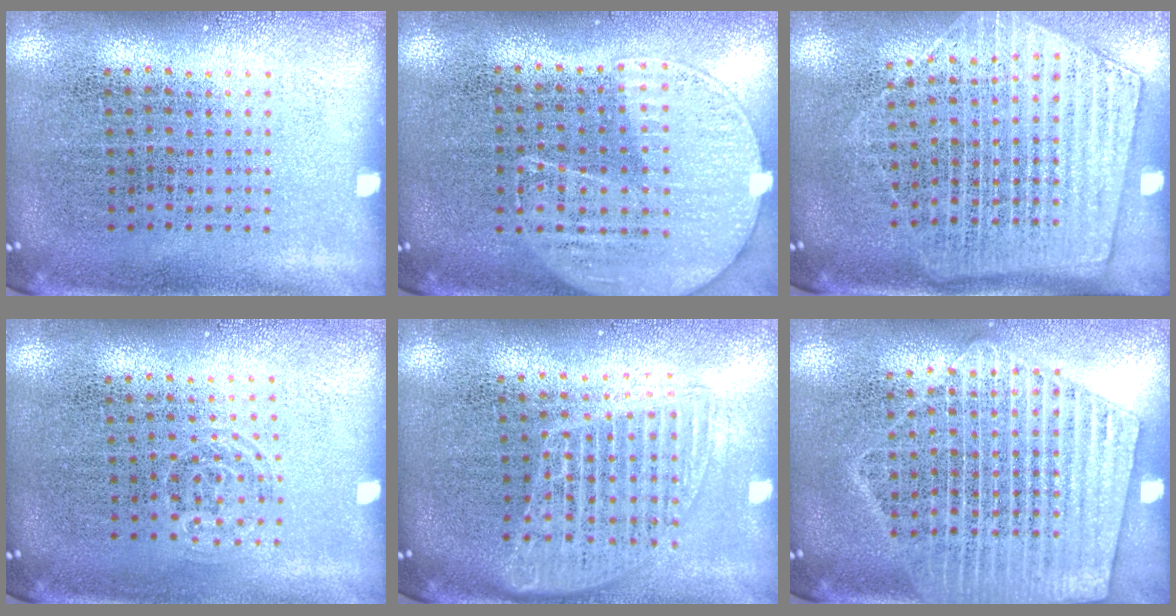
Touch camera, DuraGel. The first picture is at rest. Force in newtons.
{"total": 1.1, "press": 1.0, "slide": 0.6}
{"total": 1.7, "press": 1.5, "slide": 0.8}
{"total": 0.7, "press": 0.4, "slide": 0.6}
{"total": 1.6, "press": 1.4, "slide": 0.8}
{"total": 2.0, "press": 1.8, "slide": 0.9}